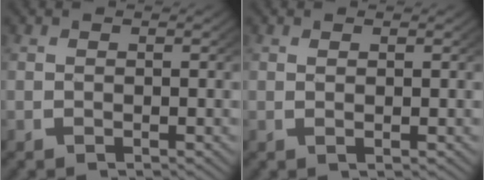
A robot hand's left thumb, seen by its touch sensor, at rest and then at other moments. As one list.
[{"total": 0.8, "force": [0.4, -0.1, 0.7], "torque": [-0.015, -0.004, 0.011]}]